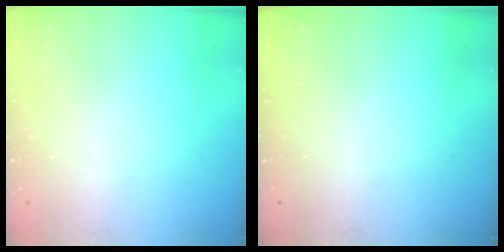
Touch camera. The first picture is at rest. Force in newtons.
{"total": 0.0}